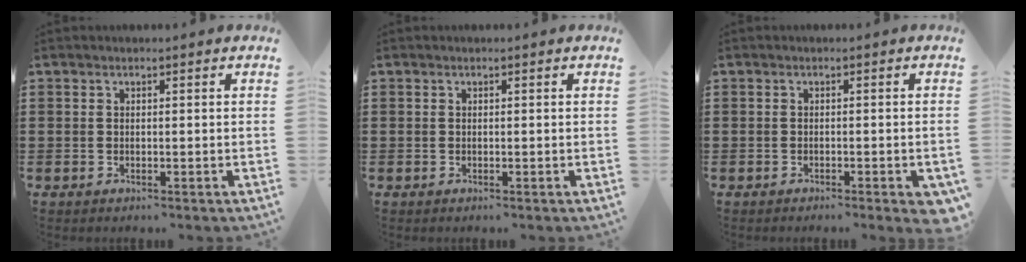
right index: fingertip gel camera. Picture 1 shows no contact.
{"total": 0.0}
{"total": 1.4, "force": [-1.0, 0.2, 0.9], "torque": [-0.017, -0.001, -0.019]}